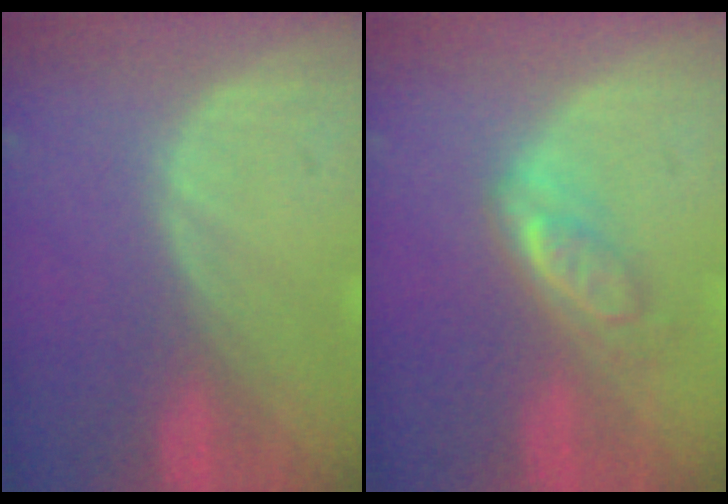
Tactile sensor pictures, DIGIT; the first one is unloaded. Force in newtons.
{"total": 4.9, "press": 4.6, "slide": 1.8}